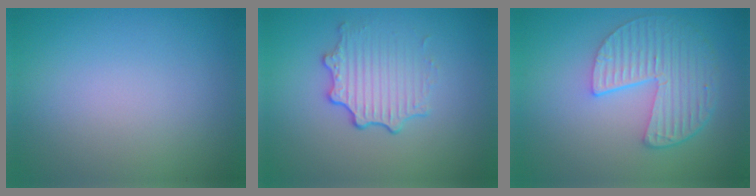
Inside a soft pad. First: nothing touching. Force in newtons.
{"total": 3.4, "press": 2.7, "slide": 2.1}
{"total": 5.3, "press": 4.0, "slide": 3.5}